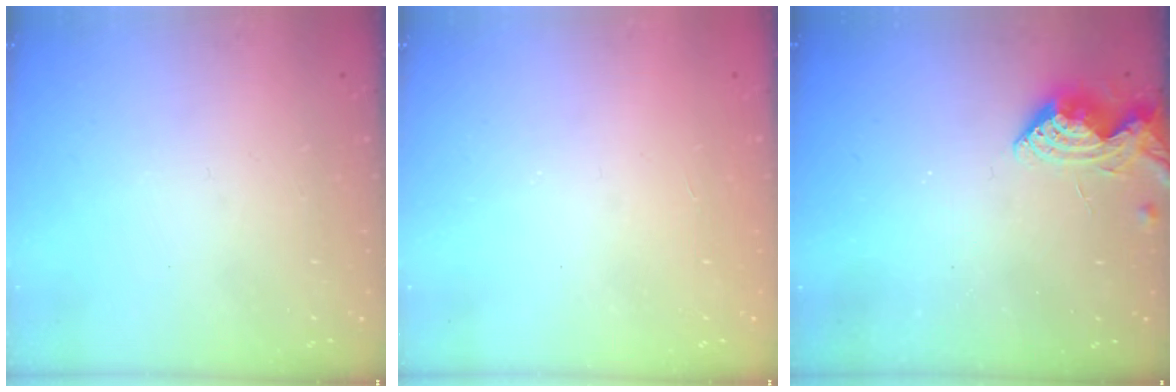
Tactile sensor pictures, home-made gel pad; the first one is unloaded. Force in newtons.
{"total": 1.2, "press": 1.1, "slide": 0.2}
{"total": 7.6, "press": 7.5, "slide": 0.7}